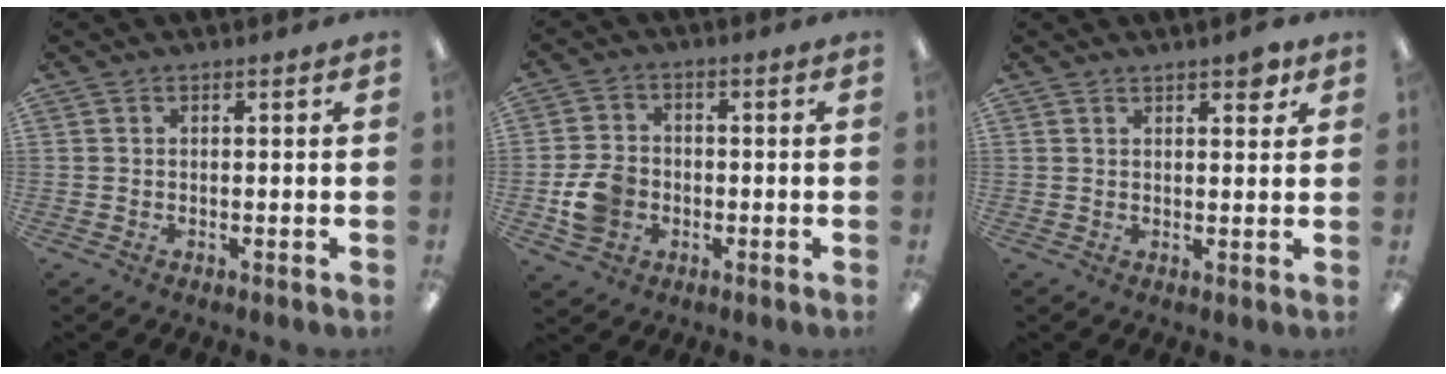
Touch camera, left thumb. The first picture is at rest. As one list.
[{"total": 7.9, "force": [-2.1, 6.5, 3.9], "torque": [-0.076, 0.011, -0.039]}, {"total": 3.2, "force": [2.3, 1.0, 1.9], "torque": [-0.016, -0.008, 0.035]}]